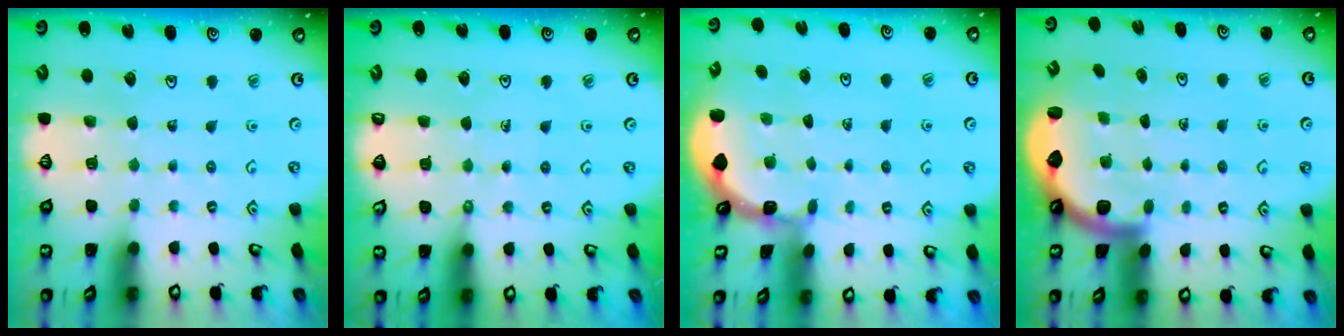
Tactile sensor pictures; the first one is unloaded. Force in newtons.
{"total": 2.7, "press": 2.7, "slide": 0.5}
{"total": 0.8, "press": 0.8, "slide": 0.2}
{"total": 2.4, "press": 2.3, "slide": 0.4}